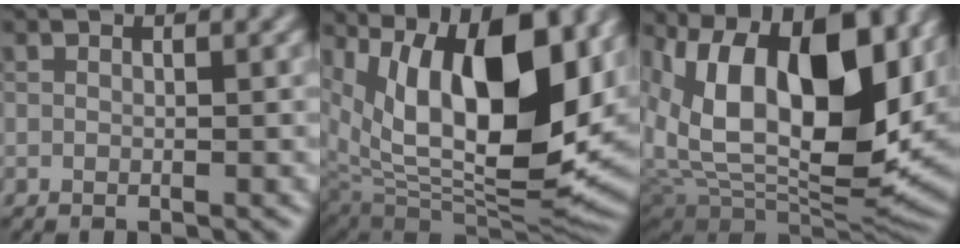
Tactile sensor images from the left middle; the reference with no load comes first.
{"total": 16.0, "force": [5.8, 8.1, 12.6], "torque": [-0.193, 0.007, 0.106]}
{"total": 17.9, "force": [5.2, 9.6, 14.1], "torque": [-0.246, 0.021, 0.085]}